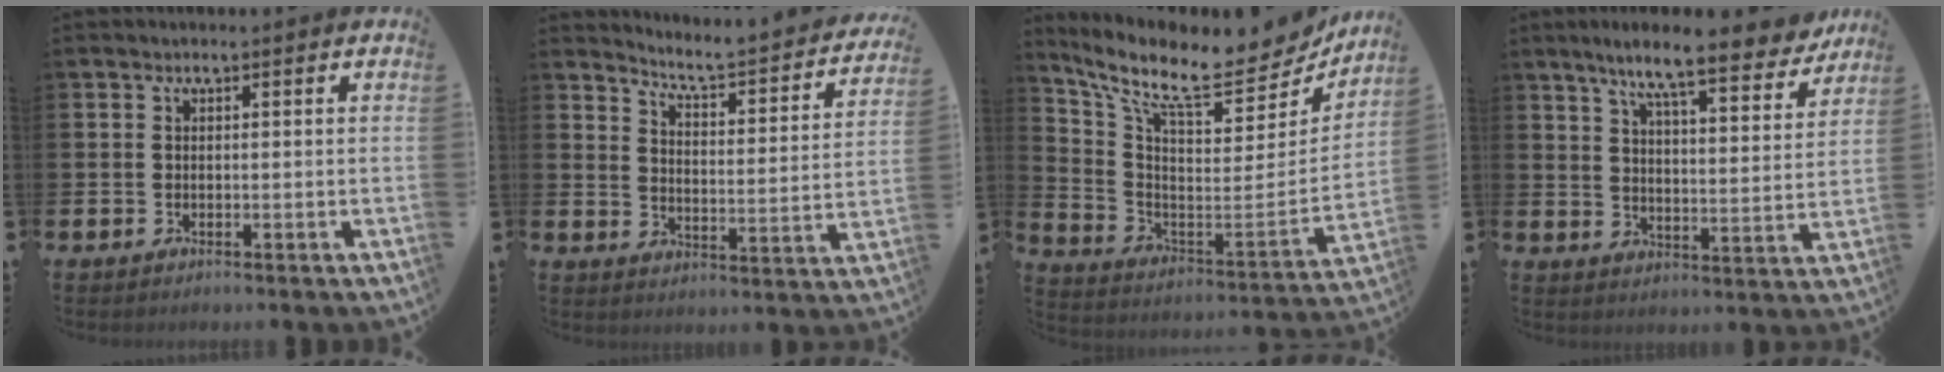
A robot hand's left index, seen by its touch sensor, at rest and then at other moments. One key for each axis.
{"total": 4.7, "fx": 4.5, "fy": 0.4, "fz": 1.5, "tx": -0.050, "ty": -0.044, "tz": 0.066}
{"total": 11.2, "fx": 9.3, "fy": 2.9, "fz": 5.5, "tx": -0.129, "ty": -0.075, "tz": 0.151}
{"total": 9.3, "fx": 8.1, "fy": 1.0, "fz": 4.4, "tx": -0.094, "ty": -0.047, "tz": 0.136}